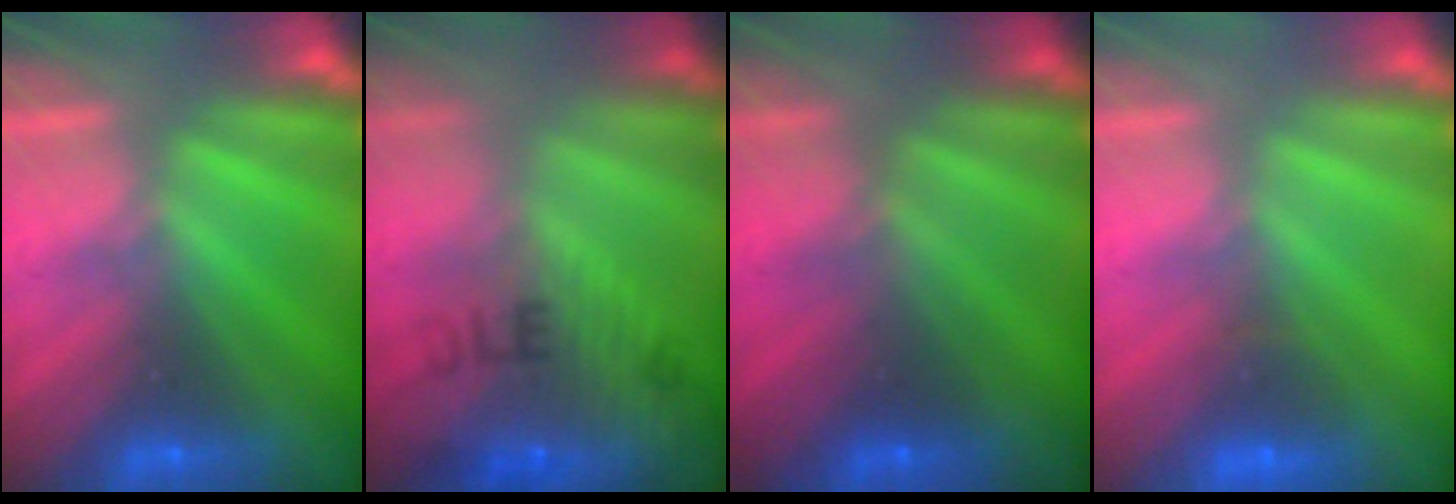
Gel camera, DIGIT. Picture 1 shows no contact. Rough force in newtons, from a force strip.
{"total": 8.8}
{"total": 2.0}
{"total": 2.0}